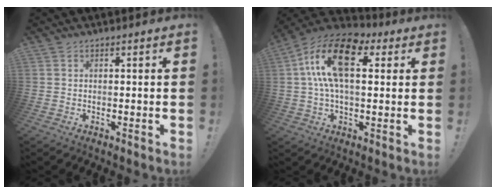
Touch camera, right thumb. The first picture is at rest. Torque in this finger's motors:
{"motor_torque": [1.32, 3.68, 0.29, 0.24, 0.33]}